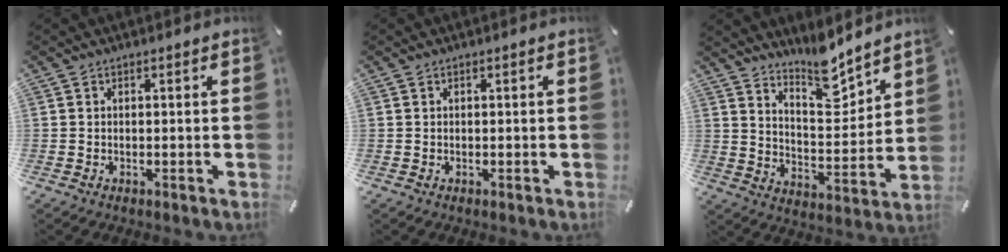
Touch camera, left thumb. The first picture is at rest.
{"total": 0.0}
{"total": 10.9, "force": [9.8, 3.2, 3.5], "torque": [-0.048, -0.085, 0.177]}